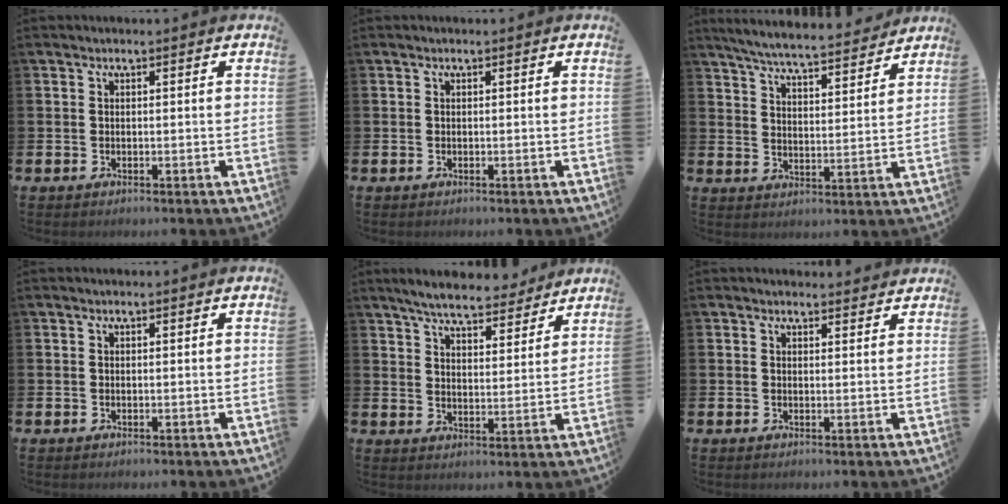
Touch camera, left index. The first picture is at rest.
{"total": 0.0}
{"total": 6.4, "force": [6.2, 0.5, 1.7], "torque": [-0.049, -0.045, 0.105]}
{"total": 0.0}
{"total": 6.5, "force": [6.1, 1.3, 1.8], "torque": [-0.046, -0.032, 0.106]}
{"total": 1.6, "force": [1.5, 0.5, 0.0], "torque": [0.014, -0.006, 0.024]}